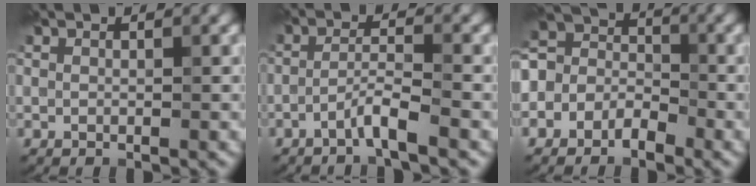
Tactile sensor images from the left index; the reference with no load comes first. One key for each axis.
{"total": 2.5, "fx": -1.6, "fy": 0.0, "fz": 1.9, "tx": -0.036, "ty": 0.009, "tz": -0.038}
{"total": 4.0, "fx": -1.4, "fy": 3.2, "fz": 2.0, "tx": -0.031, "ty": 0.001, "tz": -0.048}